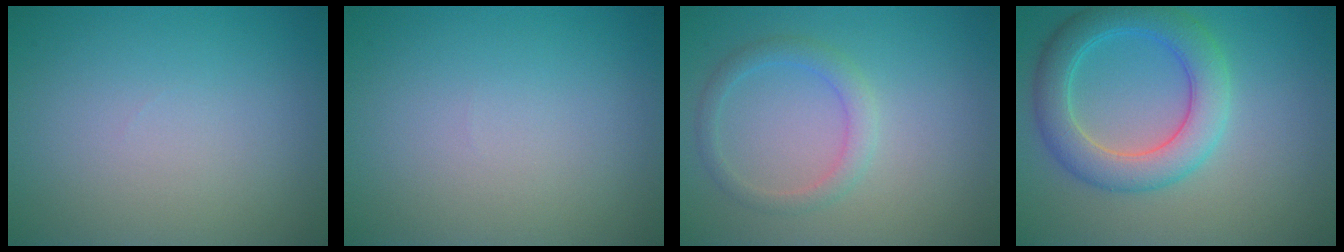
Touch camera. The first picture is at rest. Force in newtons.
{"total": 0.0}
{"total": 2.1, "press": 2.1, "slide": 0.2}
{"total": 5.4, "press": 5.4, "slide": 0.1}